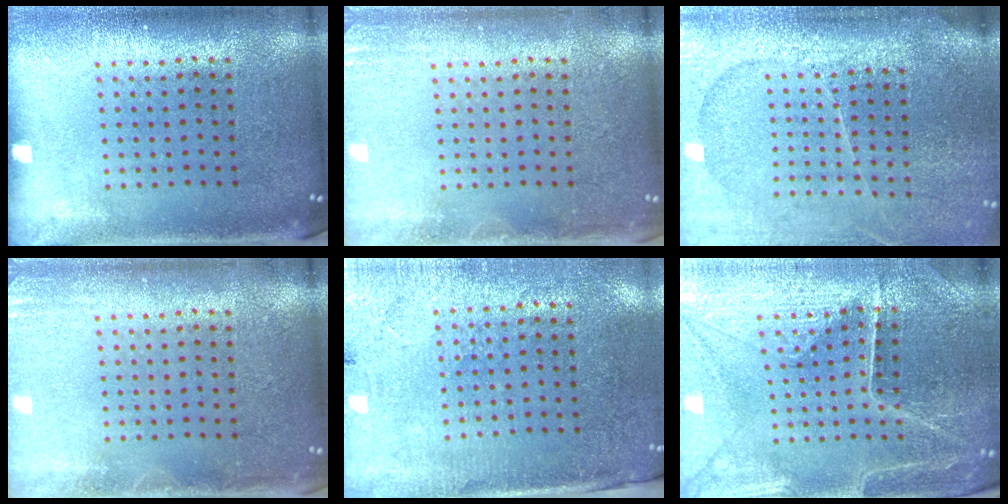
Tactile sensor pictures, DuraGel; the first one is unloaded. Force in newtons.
{"total": 1.6, "press": 1.6, "slide": 0.3}
{"total": 4.2, "press": 3.5, "slide": 2.2}
{"total": 1.6, "press": 1.6, "slide": 0.3}
{"total": 2.7, "press": 2.4, "slide": 1.3}
{"total": 3.4, "press": 3.4, "slide": 0.3}